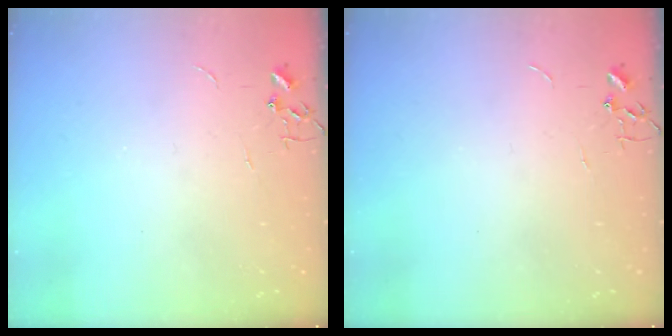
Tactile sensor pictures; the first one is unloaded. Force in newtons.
{"total": 0.0}